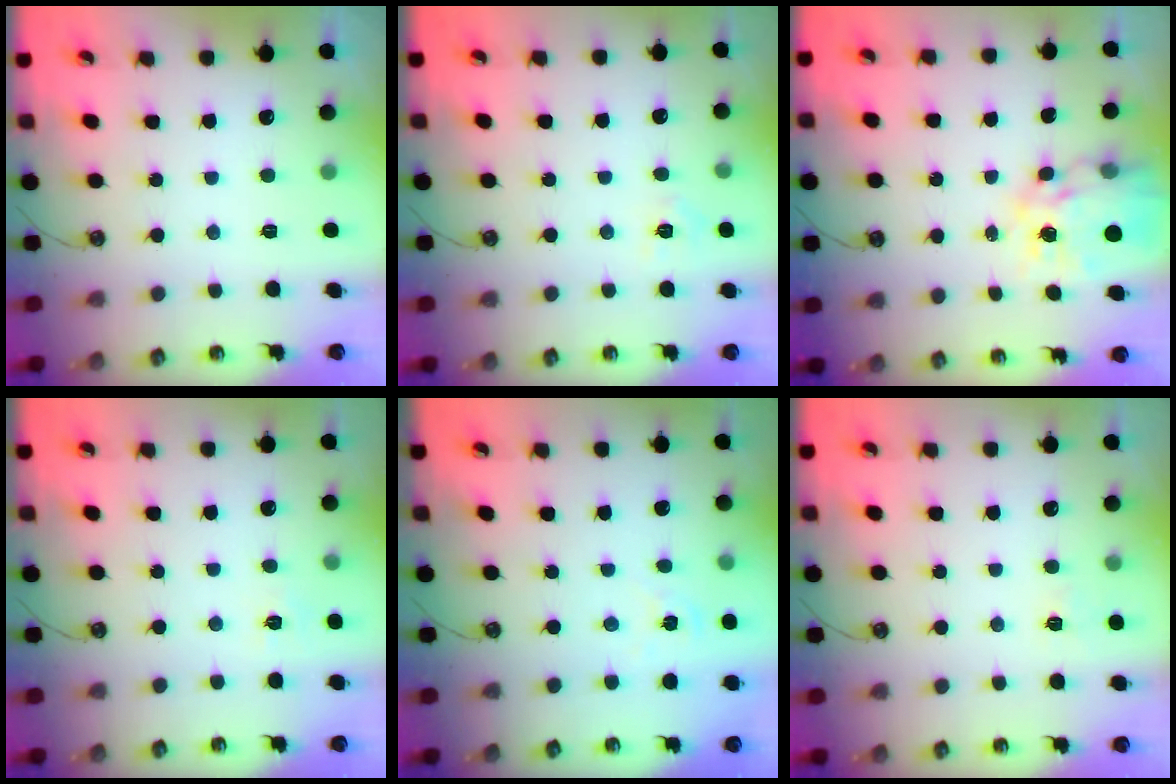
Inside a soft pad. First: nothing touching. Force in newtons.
{"total": 8.7, "press": 8.6, "slide": 0.8}
{"total": 14.4, "press": 14.3, "slide": 1.5}
{"total": 3.9, "press": 3.9, "slide": 0.5}
{"total": 1.4, "press": 1.4, "slide": 0.2}
{"total": 2.9, "press": 2.9, "slide": 0.4}